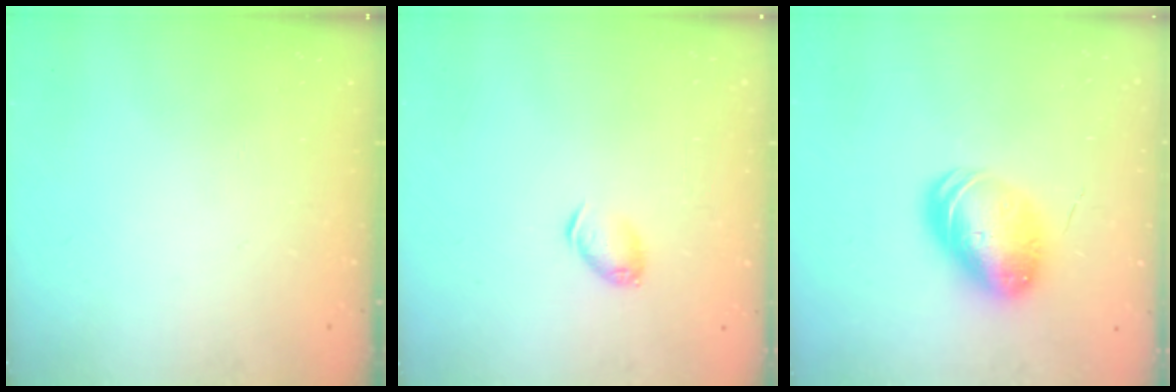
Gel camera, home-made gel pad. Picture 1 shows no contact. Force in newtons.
{"total": 6.6, "press": 6.5, "slide": 1.2}
{"total": 11.1, "press": 10.8, "slide": 2.3}